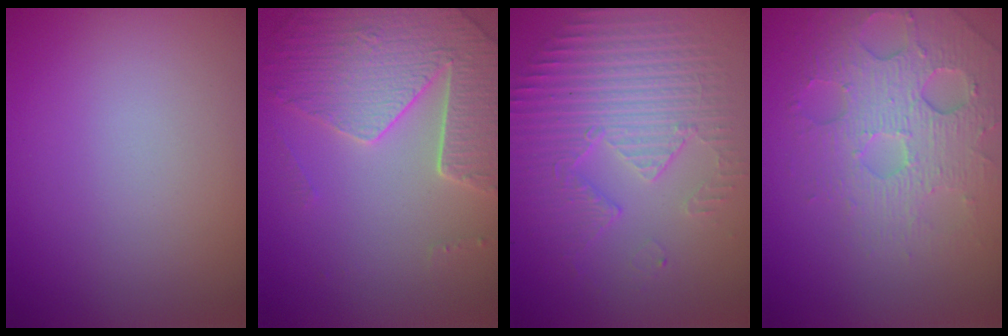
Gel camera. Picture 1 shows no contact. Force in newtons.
{"total": 5.2, "press": 4.7, "slide": 2.3}
{"total": 5.2, "press": 3.7, "slide": 3.7}
{"total": 4.9, "press": 4.1, "slide": 2.6}